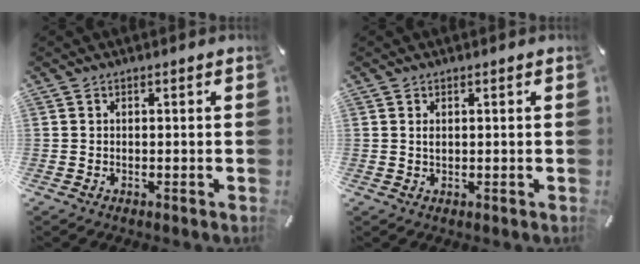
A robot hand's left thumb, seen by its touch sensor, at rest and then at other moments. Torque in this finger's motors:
{"motor_torque": [0.19, 0.42, 0.09, -0.43, 0.00]}